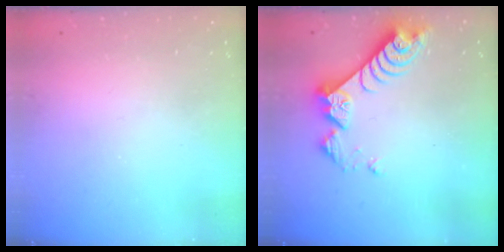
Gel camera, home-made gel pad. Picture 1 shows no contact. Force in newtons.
{"total": 9.0, "press": 9.0, "slide": 0.8}